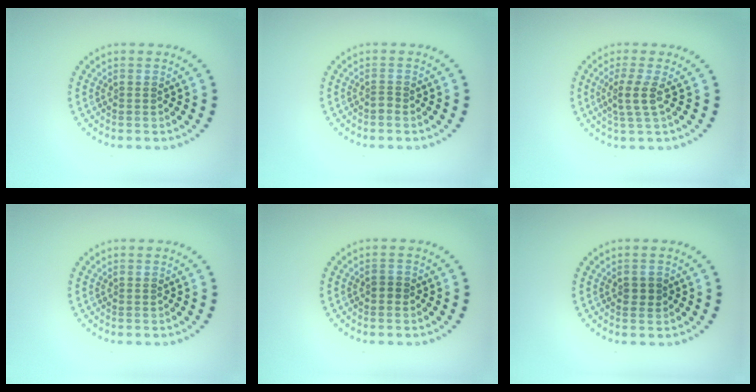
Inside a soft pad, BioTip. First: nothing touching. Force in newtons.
{"total": 0.7, "press": 0.4, "slide": 0.6}
{"total": 2.5, "press": 1.9, "slide": 1.5}
{"total": 0.0}
{"total": 0.7, "press": 0.7, "slide": 0.2}
{"total": 1.2, "press": 1.2, "slide": 0.1}